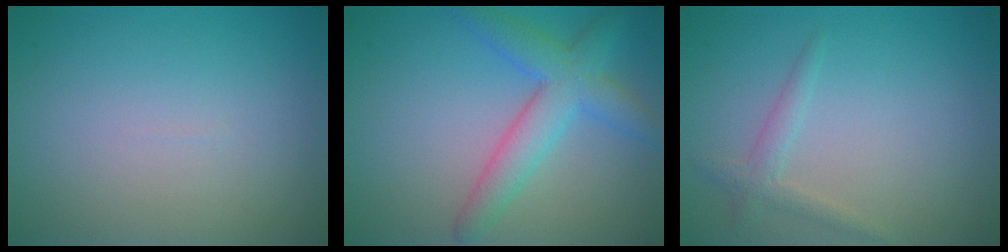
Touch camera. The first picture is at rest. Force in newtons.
{"total": 4.6, "press": 4.6, "slide": 0.2}
{"total": 1.6, "press": 1.6, "slide": 0.1}